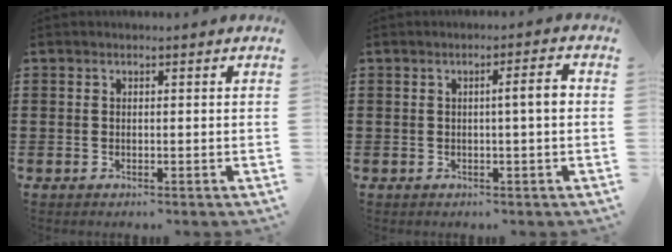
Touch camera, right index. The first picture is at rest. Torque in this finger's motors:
{"motor_torque": [0.98, -0.03, 0.24, 0.08]}